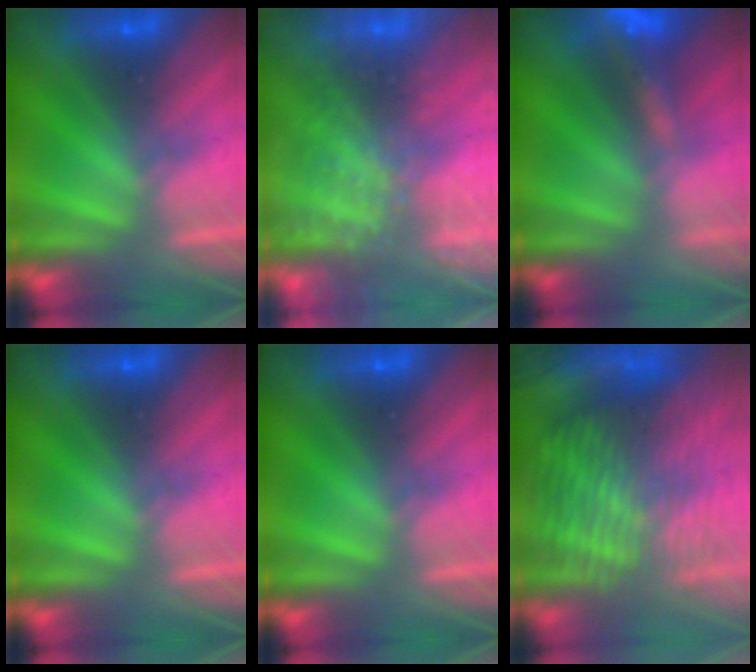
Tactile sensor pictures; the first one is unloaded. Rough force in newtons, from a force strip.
{"total": 9.3}
{"total": 6.8}
{"total": 0.0}
{"total": 0.0}
{"total": 8.9}